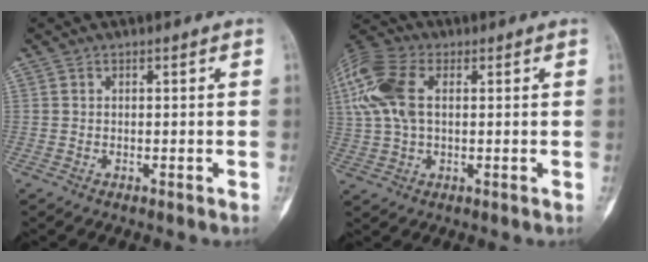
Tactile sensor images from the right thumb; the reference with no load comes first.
{"total": 14.1, "force": [3.2, 8.4, 10.9], "torque": [-0.264, 0.018, 0.058]}